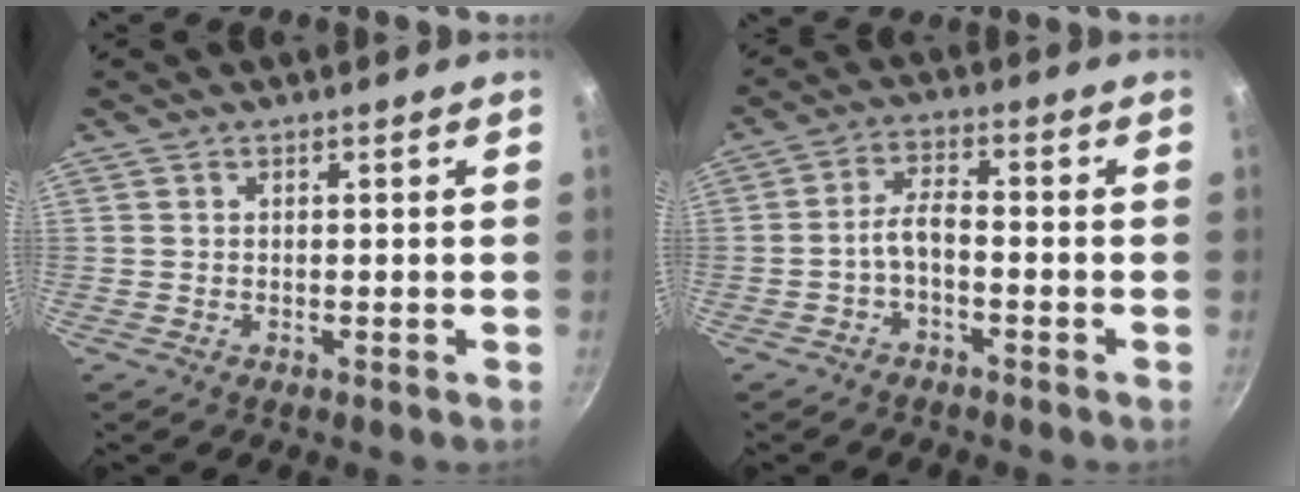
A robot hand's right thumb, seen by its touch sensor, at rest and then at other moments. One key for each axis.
{"total": 4.4, "fx": -2.1, "fy": 1.8, "fz": 3.3, "tx": -0.067, "ty": 0.031, "tz": -0.044}